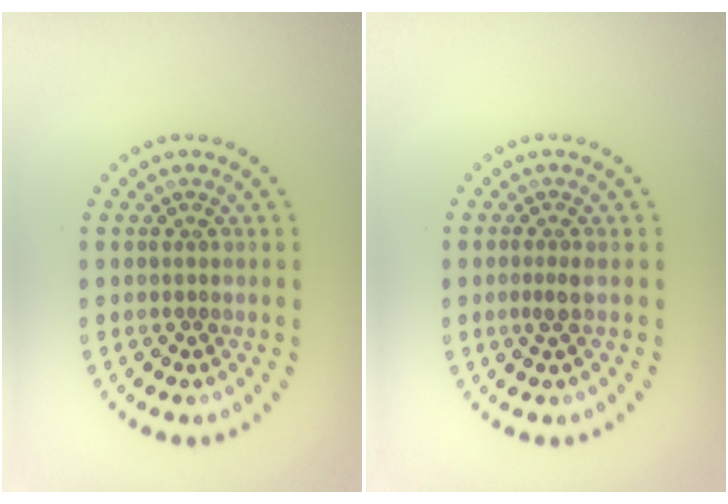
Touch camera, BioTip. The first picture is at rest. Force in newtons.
{"total": 1.0, "press": 0.8, "slide": 0.7}